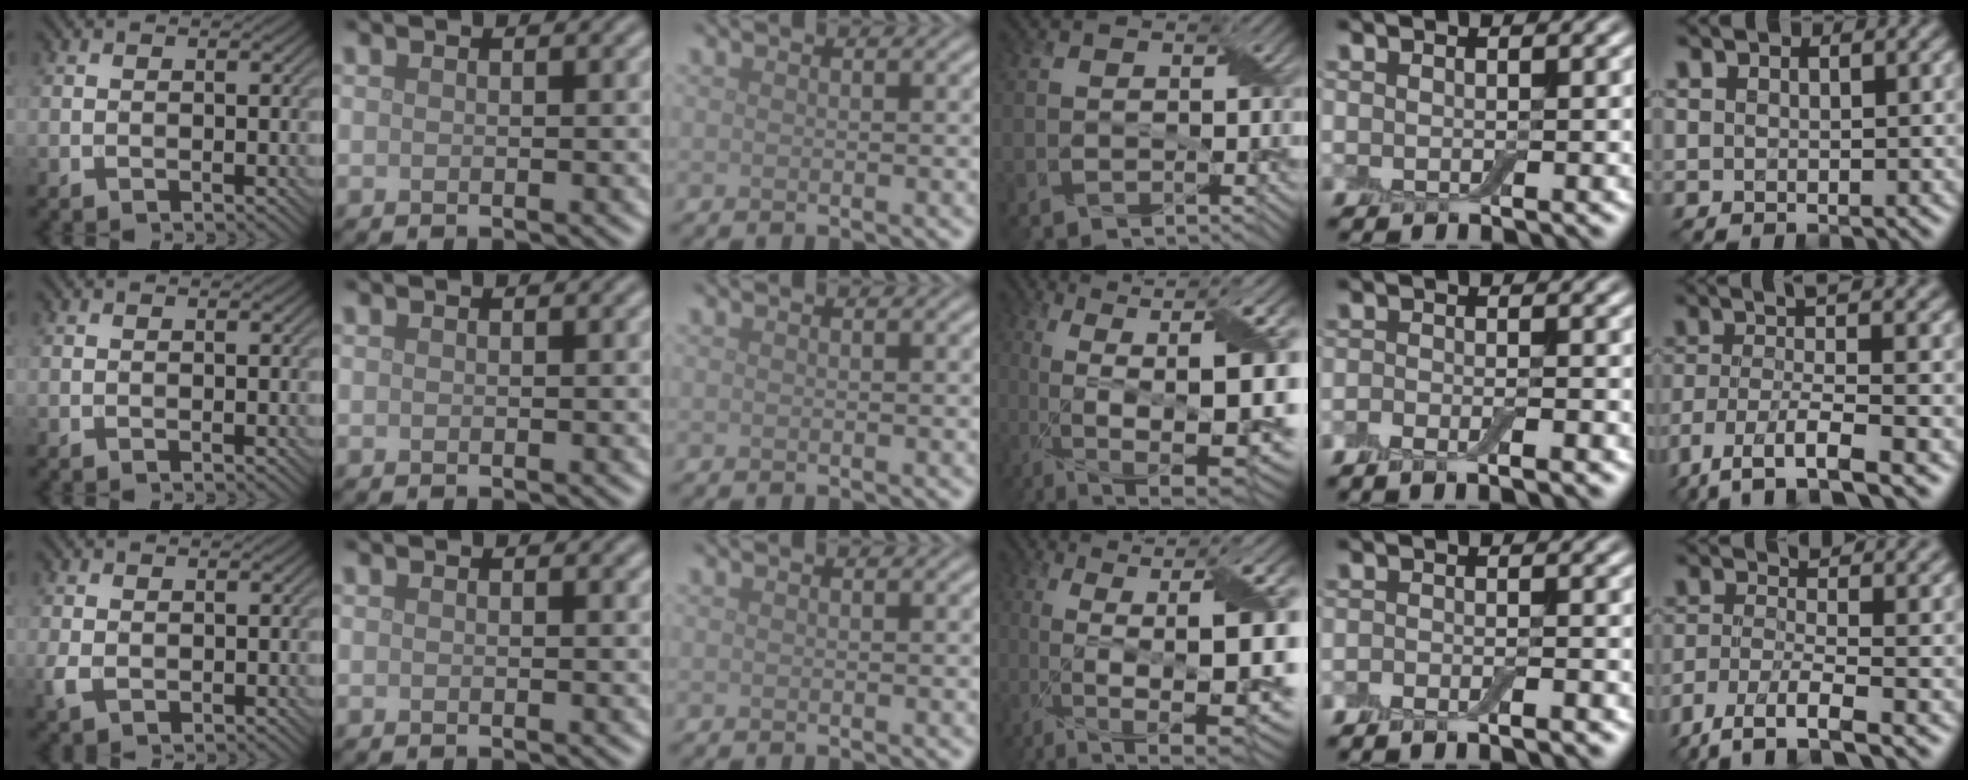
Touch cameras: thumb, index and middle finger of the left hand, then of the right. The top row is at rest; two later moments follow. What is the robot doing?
{"motion": "peel", "object": "bubble wrap"}